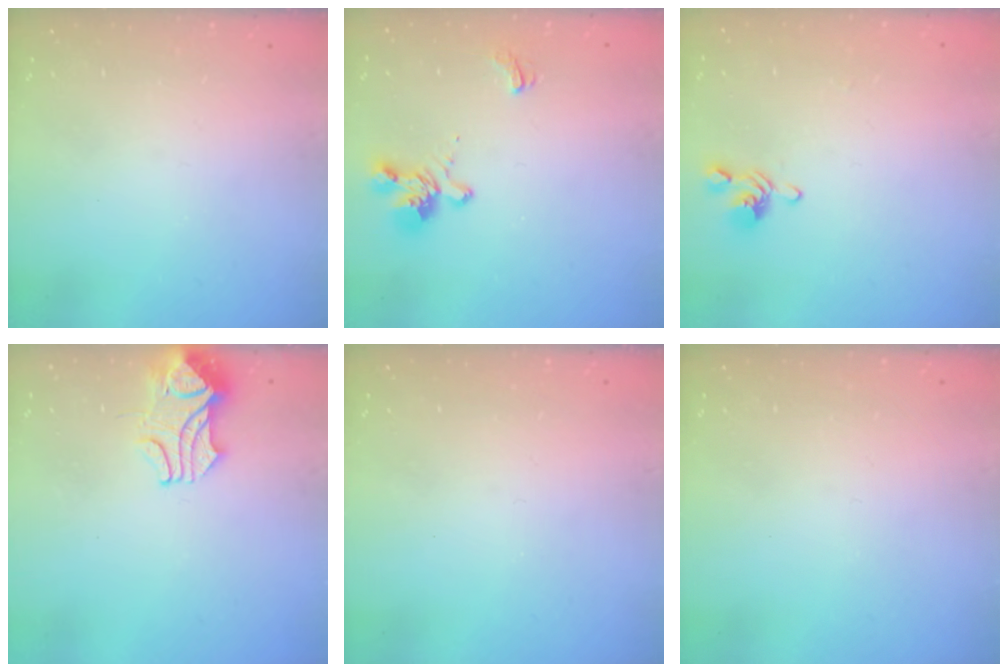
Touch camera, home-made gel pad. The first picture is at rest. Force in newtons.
{"total": 1.4, "press": 0.2, "slide": 1.4}
{"total": 1.3, "press": 1.1, "slide": 0.8}
{"total": 2.1, "press": 1.9, "slide": 0.9}
{"total": 0.0}
{"total": 0.0}